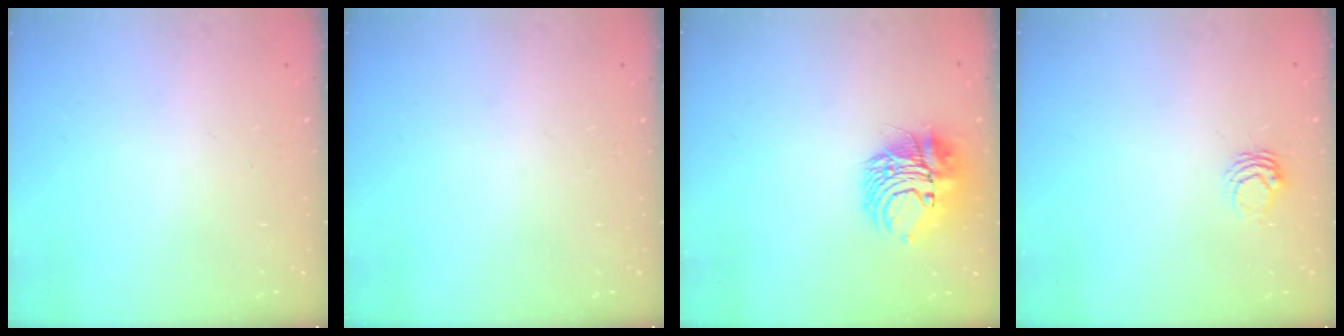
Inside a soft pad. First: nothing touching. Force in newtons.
{"total": 0.0}
{"total": 10.9, "press": 10.8, "slide": 1.5}
{"total": 4.4, "press": 4.3, "slide": 0.5}